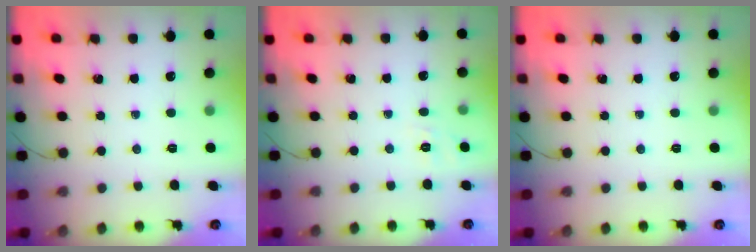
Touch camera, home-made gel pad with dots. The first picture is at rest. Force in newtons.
{"total": 2.9, "press": 2.4, "slide": 1.7}
{"total": 0.0}